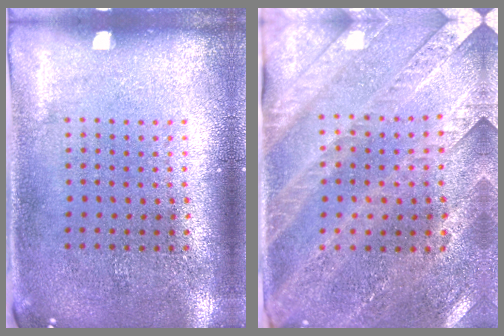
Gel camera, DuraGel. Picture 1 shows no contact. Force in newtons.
{"total": 2.9, "press": 2.7, "slide": 1.3}